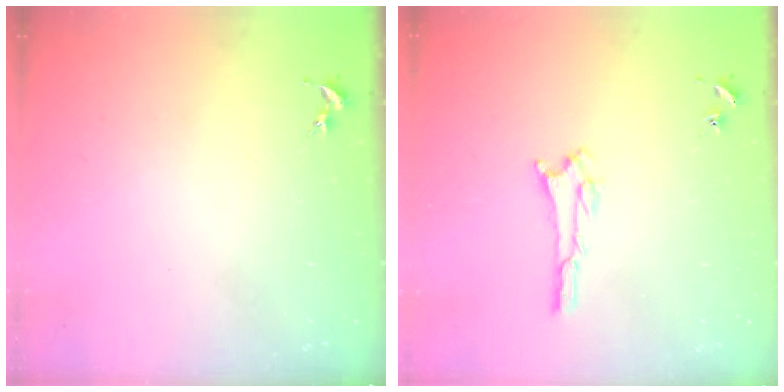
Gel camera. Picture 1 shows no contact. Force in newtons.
{"total": 1.8, "press": 1.8, "slide": 0.2}